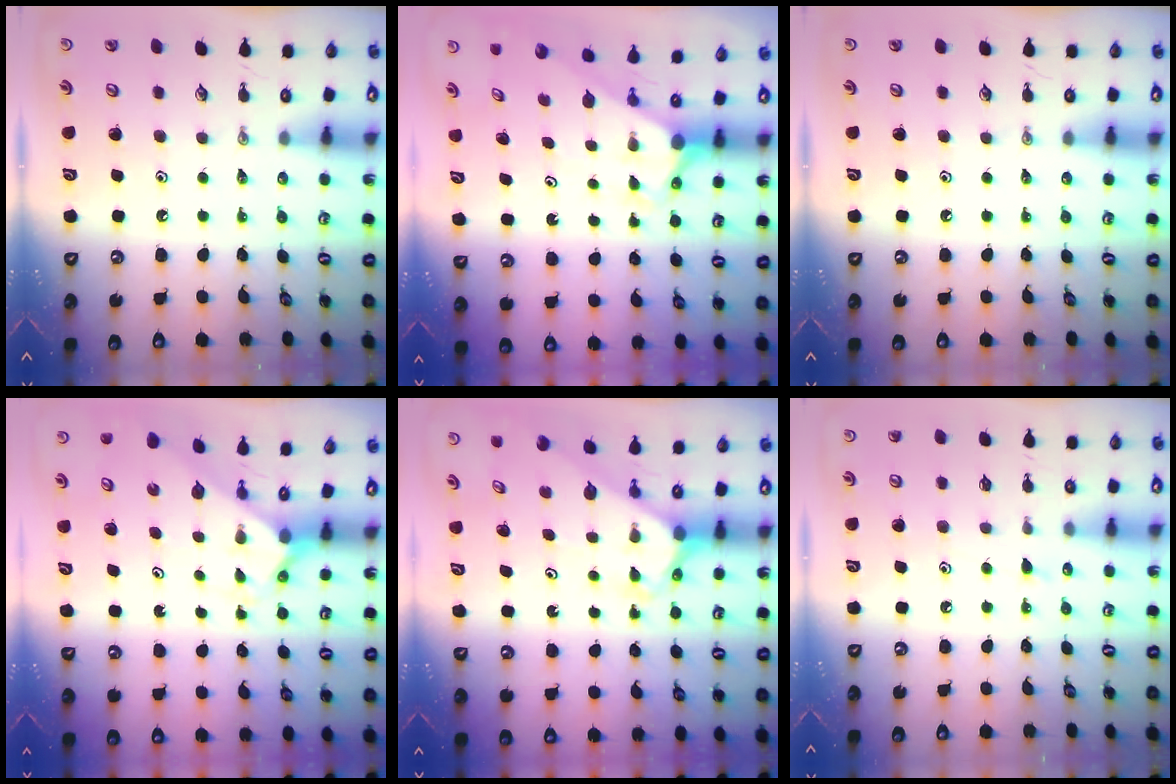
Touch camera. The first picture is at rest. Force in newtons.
{"total": 2.8, "press": 2.8, "slide": 0.1}
{"total": 0.0}
{"total": 1.8, "press": 1.7, "slide": 0.2}
{"total": 2.7, "press": 2.7, "slide": 0.2}
{"total": 7.9, "press": 7.9, "slide": 0.6}